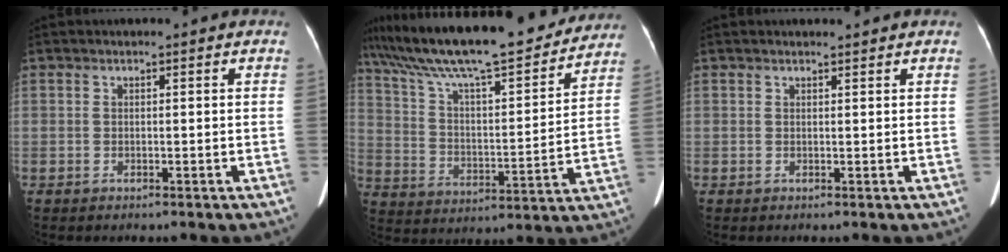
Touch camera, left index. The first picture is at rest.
{"total": 25.6, "force": [21.8, 3.7, 12.9], "torque": [-0.220, -0.002, 0.329]}
{"total": 1.9, "force": [1.9, 0.0, 0.5], "torque": [-0.005, -0.002, 0.023]}